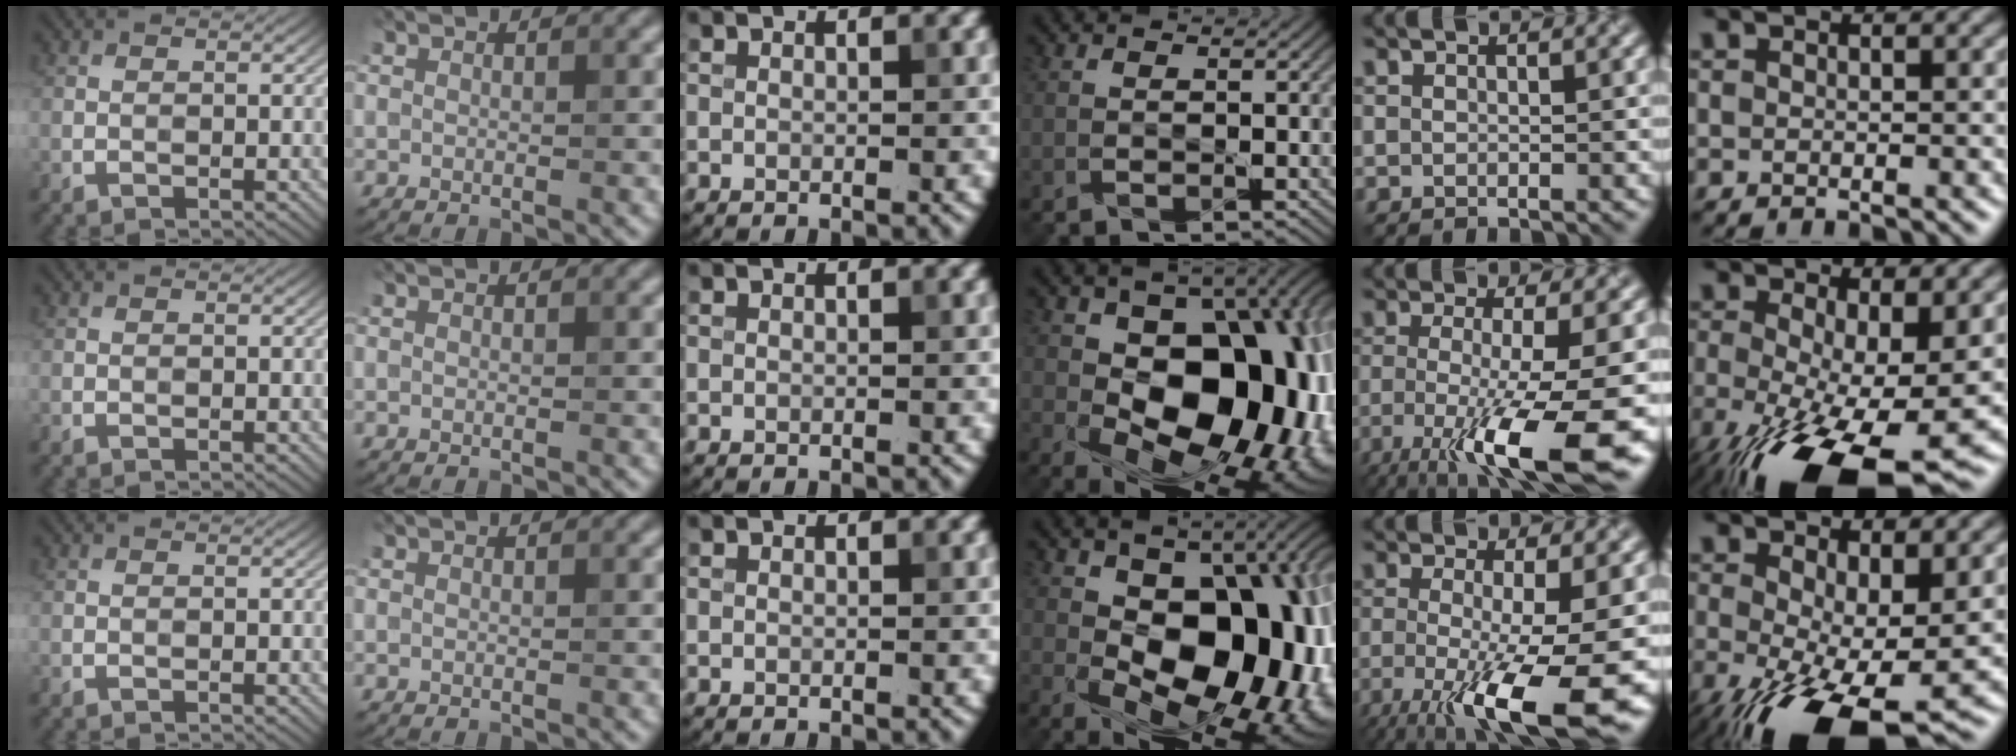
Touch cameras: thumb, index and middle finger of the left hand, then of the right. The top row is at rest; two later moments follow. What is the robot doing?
{"motion": "shake", "object": "tambourine"}